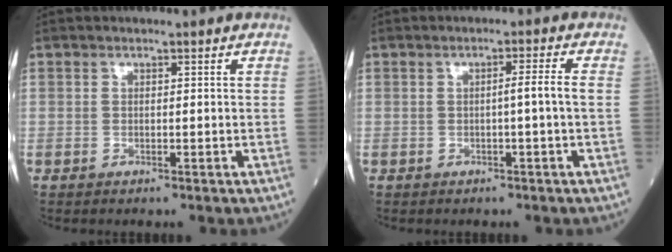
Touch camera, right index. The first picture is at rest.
{"total": 2.3, "force": [-0.4, -0.8, 2.1], "torque": [-0.032, 0.002, -0.006]}